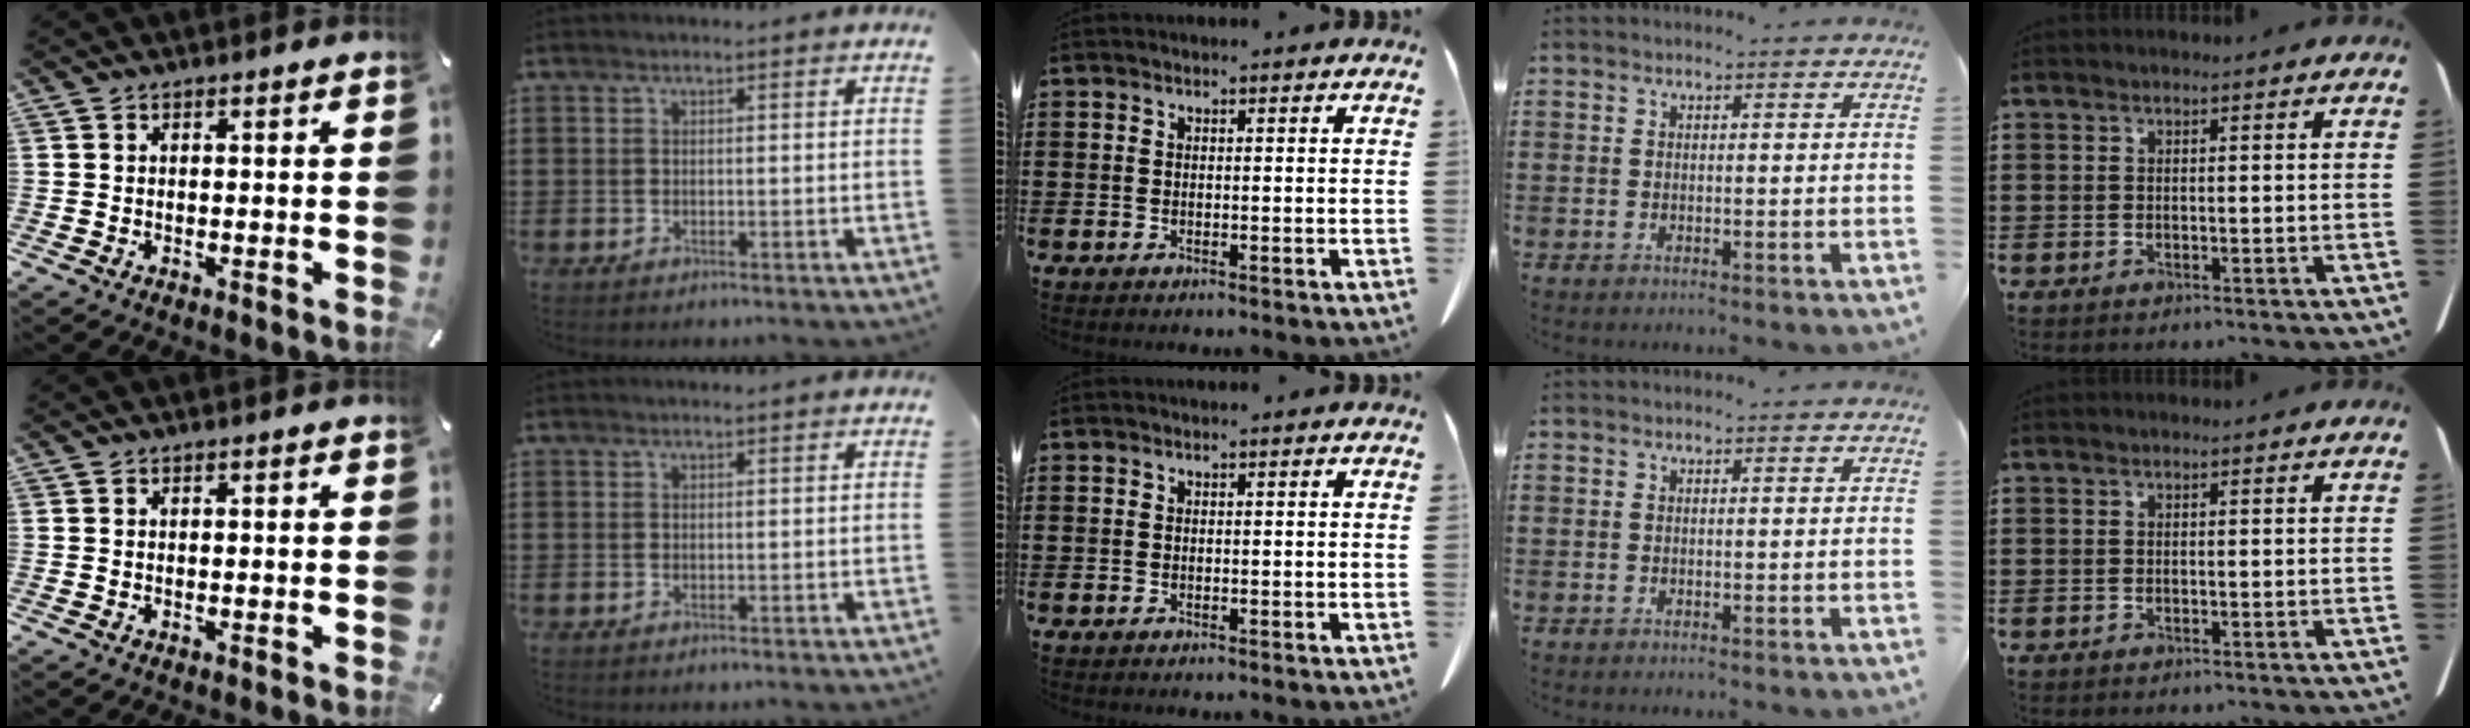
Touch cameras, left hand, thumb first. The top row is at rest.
{}